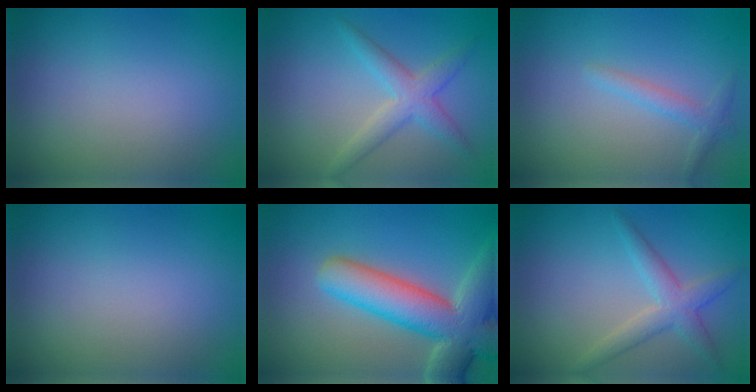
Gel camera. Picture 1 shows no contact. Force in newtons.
{"total": 3.2, "press": 3.2, "slide": 0.1}
{"total": 1.5, "press": 1.5, "slide": 0.1}
{"total": 0.0}
{"total": 9.8, "press": 9.7, "slide": 0.9}
{"total": 3.1, "press": 3.1, "slide": 0.0}